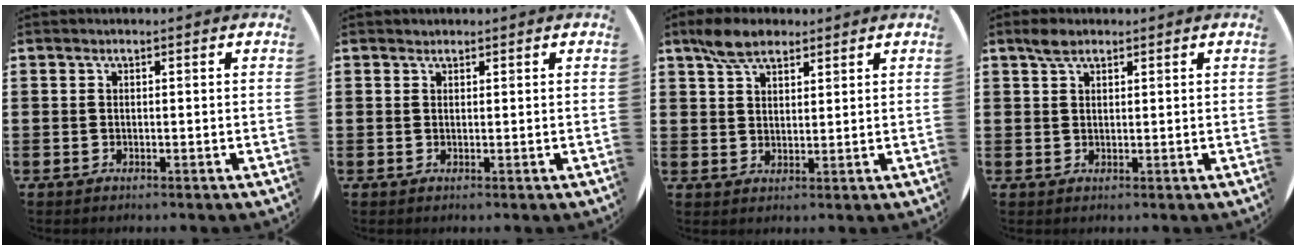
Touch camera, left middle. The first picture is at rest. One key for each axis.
{"total": 0.6, "fx": 0.6, "fy": 0.2, "fz": -0.1, "tx": 0.002, "ty": 0.003, "tz": 0.011}
{"total": 5.2, "fx": 4.2, "fy": 2.5, "fz": 1.9, "tx": -0.040, "ty": 0.001, "tz": 0.078}
{"total": 2.4, "fx": 1.9, "fy": 1.2, "fz": 1.0, "tx": -0.014, "ty": 0.003, "tz": 0.033}